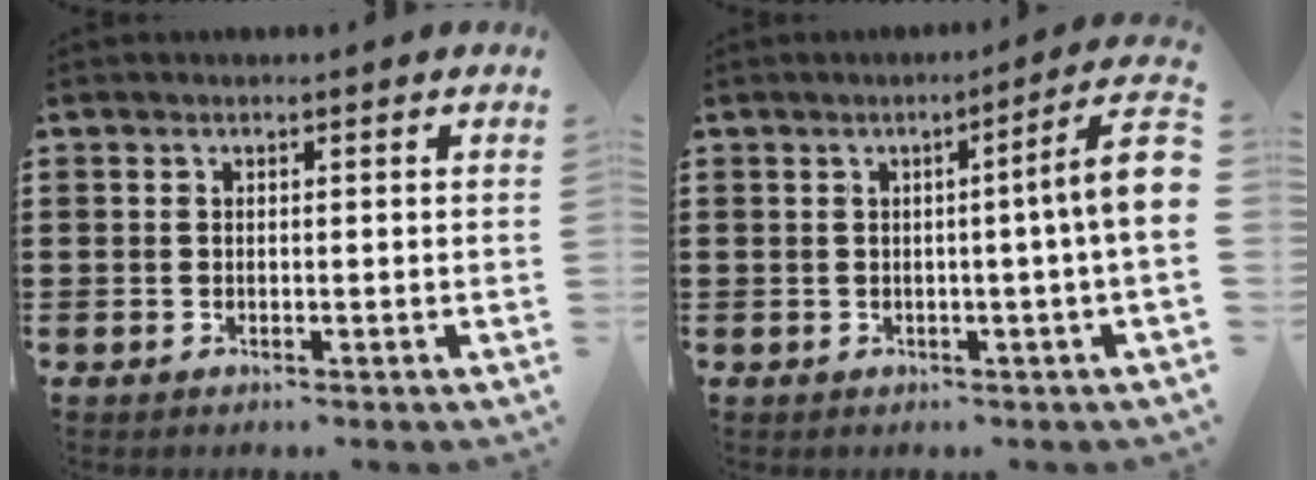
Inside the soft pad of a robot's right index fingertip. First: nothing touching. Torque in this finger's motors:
{"motor_torque": [1.12, -0.74, 0.65, 0.12]}